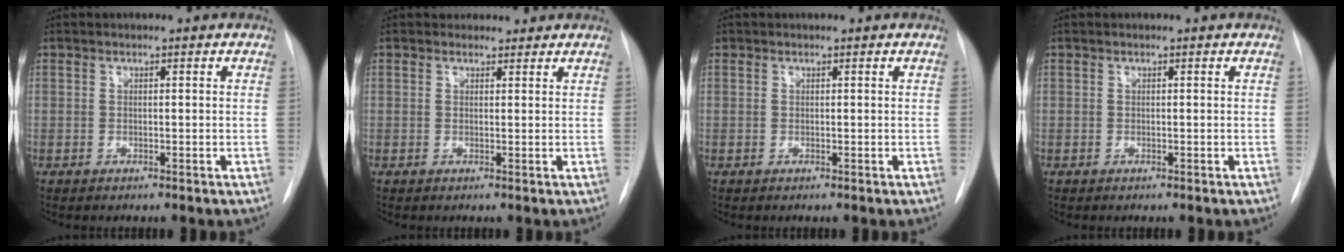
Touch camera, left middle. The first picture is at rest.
{"total": 2.2, "force": [1.9, 1.1, 0.0], "torque": [0.004, 0.010, 0.027]}
{"total": 0.0}
{"total": 0.0}